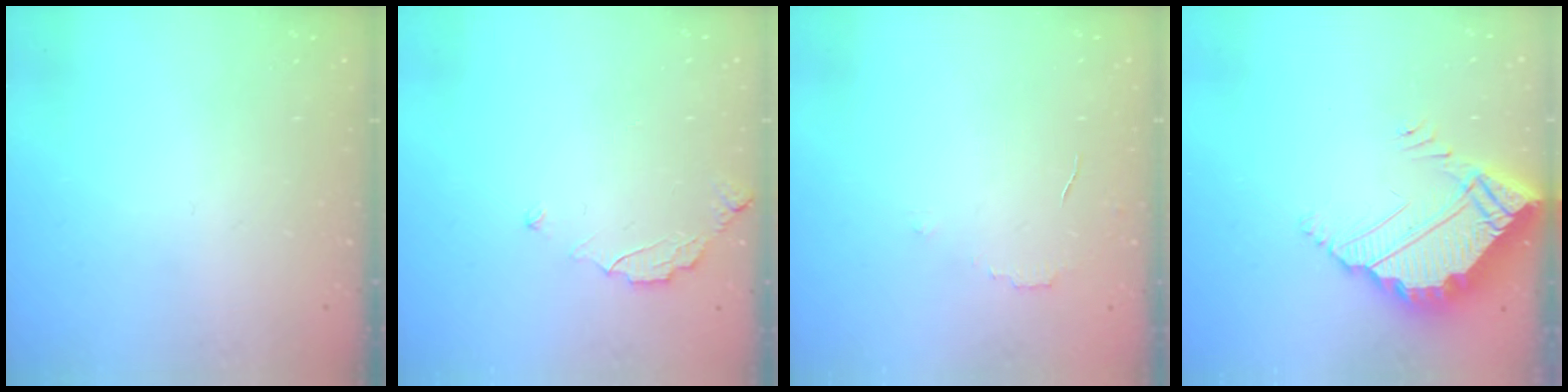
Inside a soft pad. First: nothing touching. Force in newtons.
{"total": 2.9, "press": 2.9, "slide": 0.3}
{"total": 2.9, "press": 2.9, "slide": 0.2}
{"total": 7.6, "press": 7.6, "slide": 0.5}